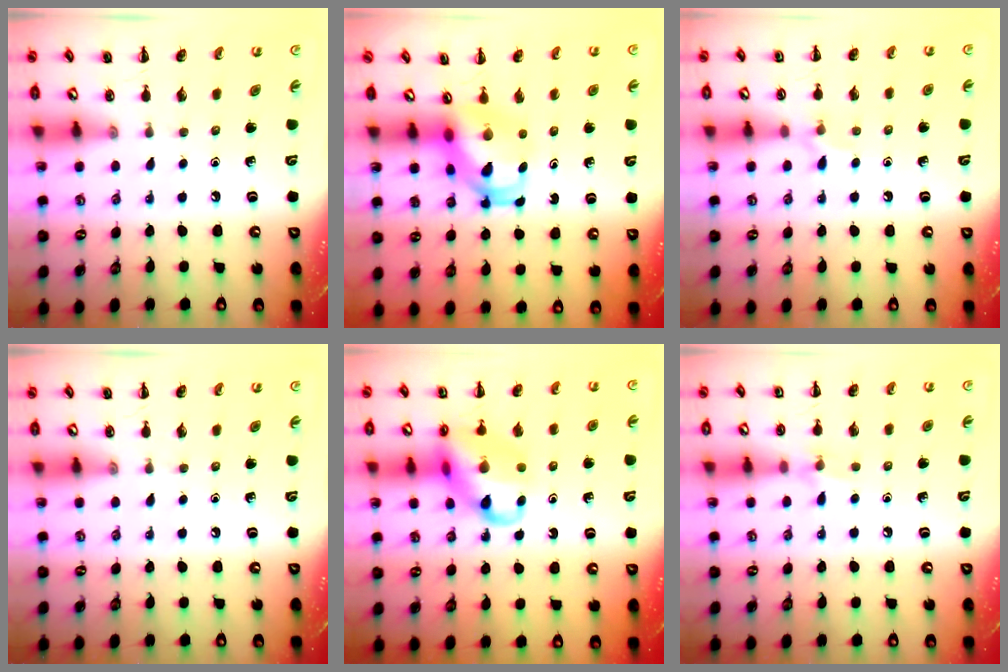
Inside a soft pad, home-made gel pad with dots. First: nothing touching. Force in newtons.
{"total": 4.9, "press": 4.8, "slide": 0.8}
{"total": 5.9, "press": 5.6, "slide": 1.9}
{"total": 0.0}
{"total": 13.8, "press": 13.8, "slide": 1.1}
{"total": 5.8, "press": 5.5, "slide": 1.9}